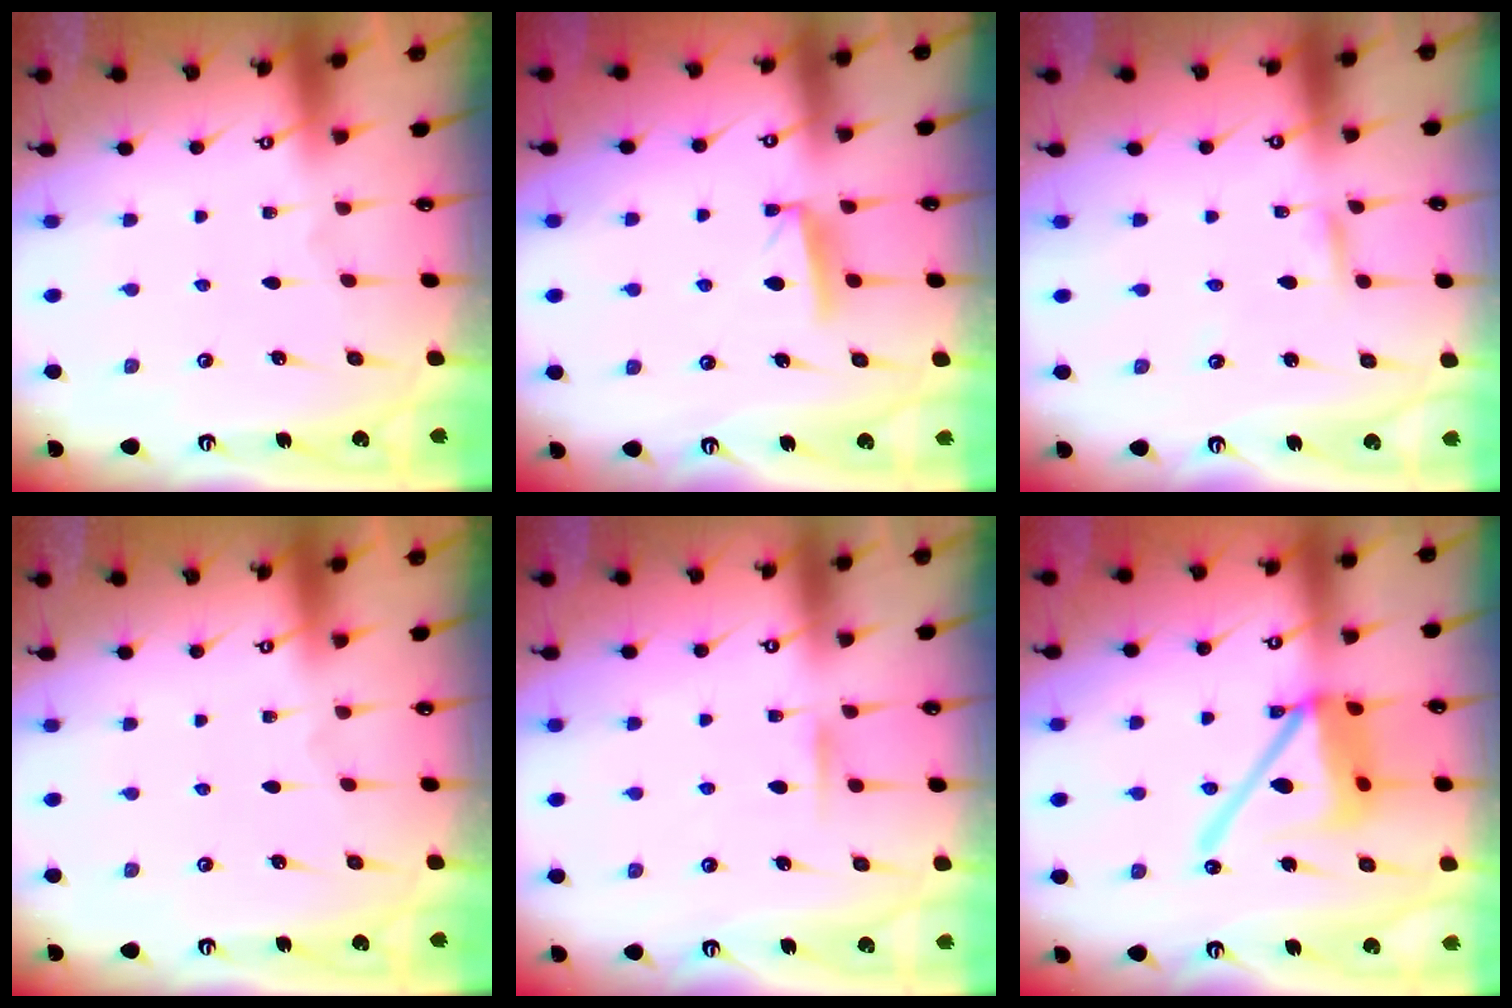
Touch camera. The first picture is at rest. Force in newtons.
{"total": 5.7, "press": 5.6, "slide": 0.8}
{"total": 2.0, "press": 2.0, "slide": 0.1}
{"total": 0.0}
{"total": 5.5, "press": 5.5, "slide": 0.5}
{"total": 16.5, "press": 16.4, "slide": 2.0}